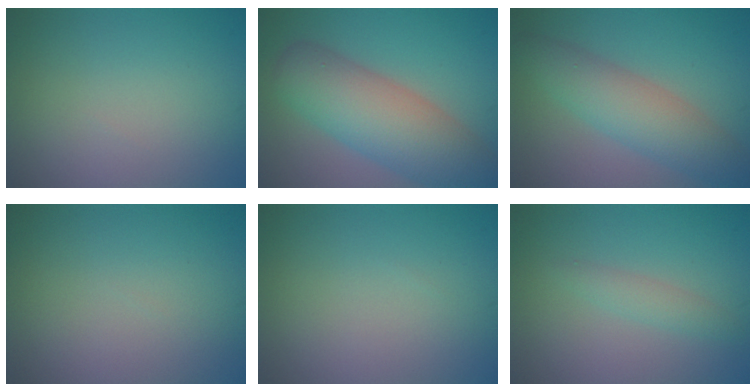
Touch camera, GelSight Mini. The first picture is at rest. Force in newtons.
{"total": 8.9, "press": 8.9, "slide": 0.6}
{"total": 5.6, "press": 5.6, "slide": 0.2}
{"total": 0.0}
{"total": 0.0}
{"total": 1.5, "press": 1.5, "slide": 0.1}